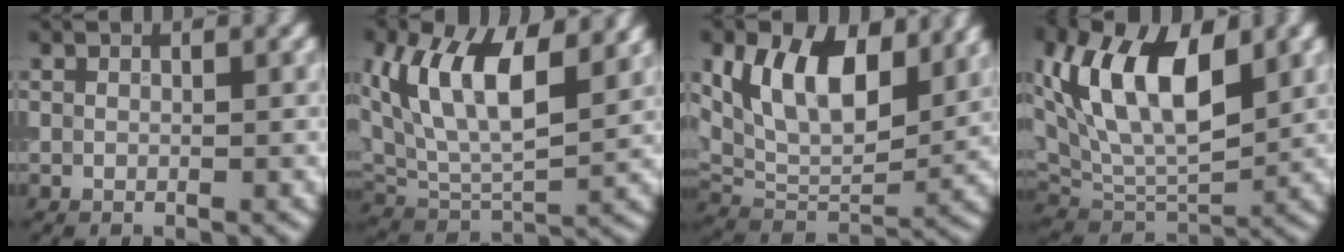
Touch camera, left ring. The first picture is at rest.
{"total": 11.3, "force": [4.7, 5.2, 8.9], "torque": [-0.169, 0.012, 0.079]}
{"total": 9.9, "force": [4.0, 5.6, 7.2], "torque": [-0.125, -0.007, 0.068]}
{"total": 10.7, "force": [3.8, 5.2, 8.5], "torque": [-0.156, 0.000, 0.065]}